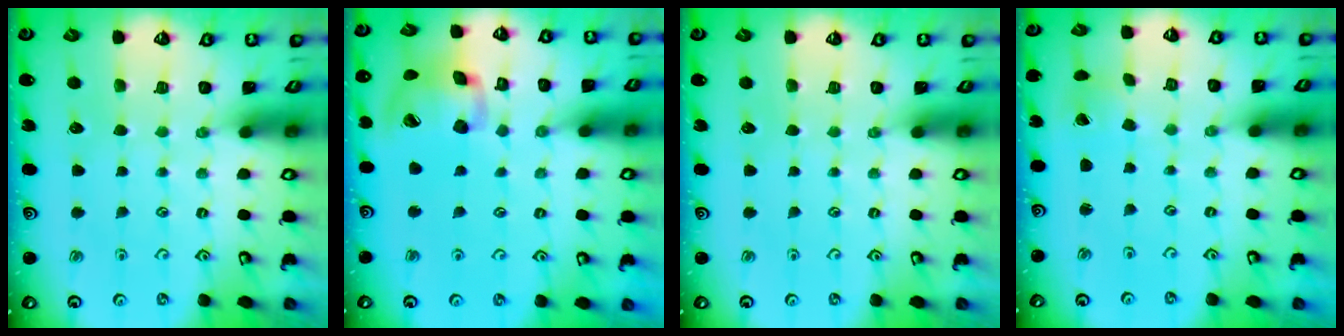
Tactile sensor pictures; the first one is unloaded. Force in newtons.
{"total": 15.7, "press": 15.5, "slide": 2.4}
{"total": 0.0}
{"total": 0.0}